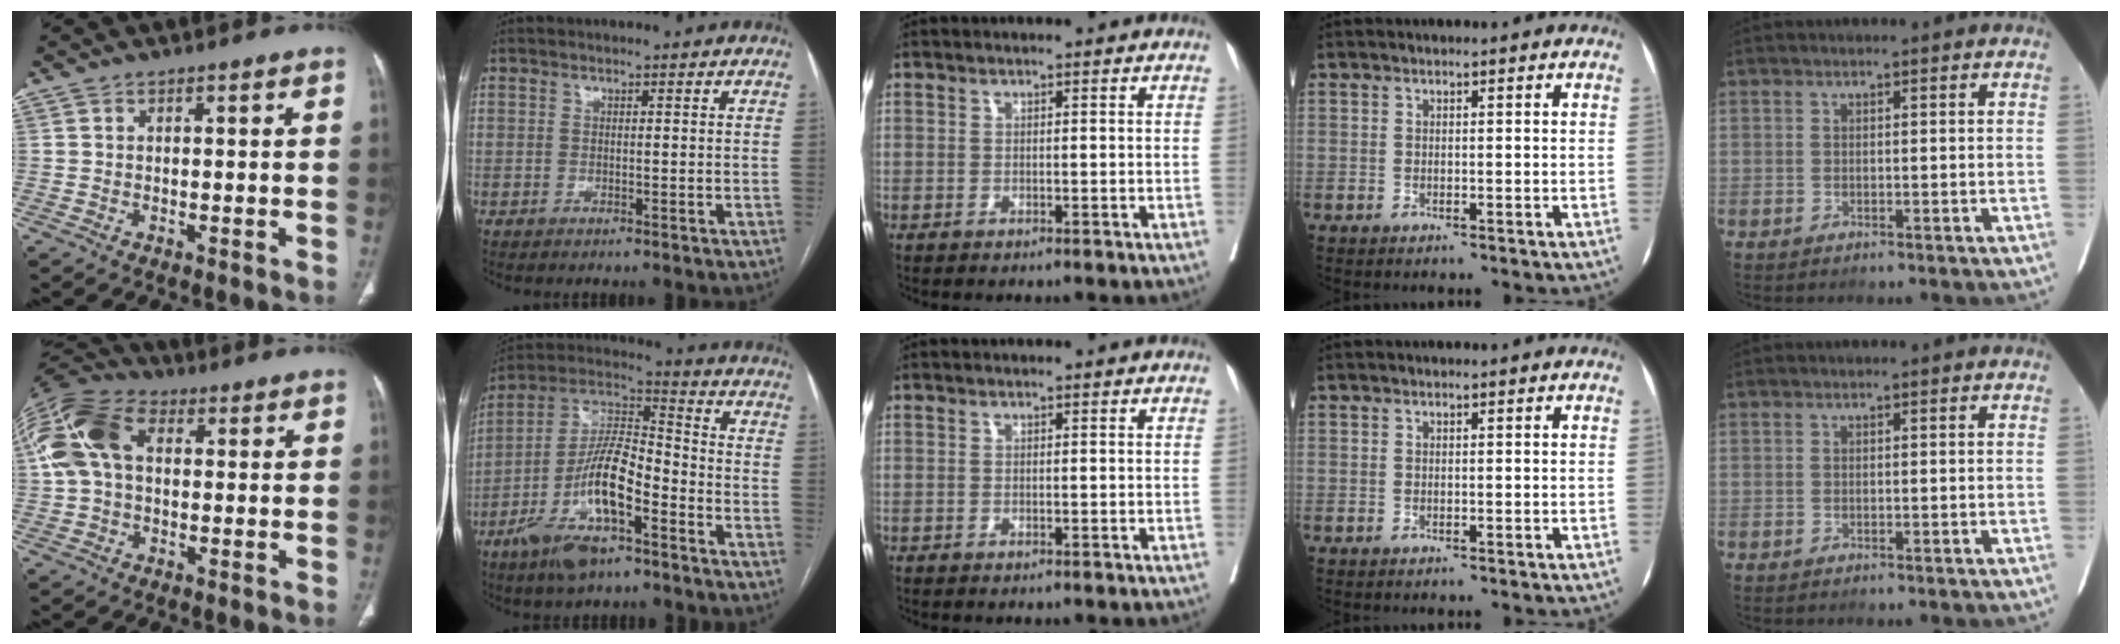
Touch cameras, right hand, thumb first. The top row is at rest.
{"thumb": {"total": 14.8, "force": [2.6, 9.8, 10.8], "torque": [-0.228, 0.040, 0.039]}, "index": {"total": 15.3, "force": [-7.4, 4.2, 12.6], "torque": [-0.257, 0.002, -0.131]}}